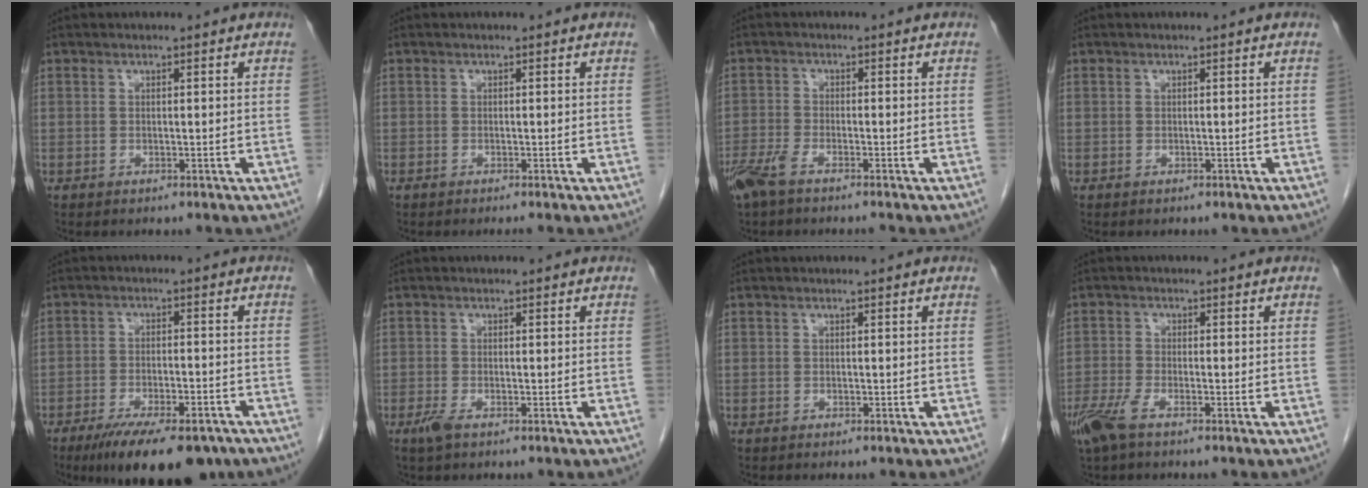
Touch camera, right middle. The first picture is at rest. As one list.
[{"total": 0.6, "force": [-0.5, -0.1, 0.2], "torque": [-0.006, 0.000, -0.011]}, {"total": 4.8, "force": [-3.7, 0.9, 3.0], "torque": [-0.064, -0.009, -0.072]}, {"total": 0.0}, {"total": 13.8, "force": [-10.2, 4.2, 8.3], "torque": [-0.118, -0.013, -0.155]}, {"total": 1.8, "force": [-1.1, 0.5, 1.3], "torque": [-0.032, -0.003, -0.021]}, {"total": 0.0}, {"total": 4.2, "force": [-2.8, 0.9, 3.0], "torque": [-0.071, -0.009, -0.059]}]